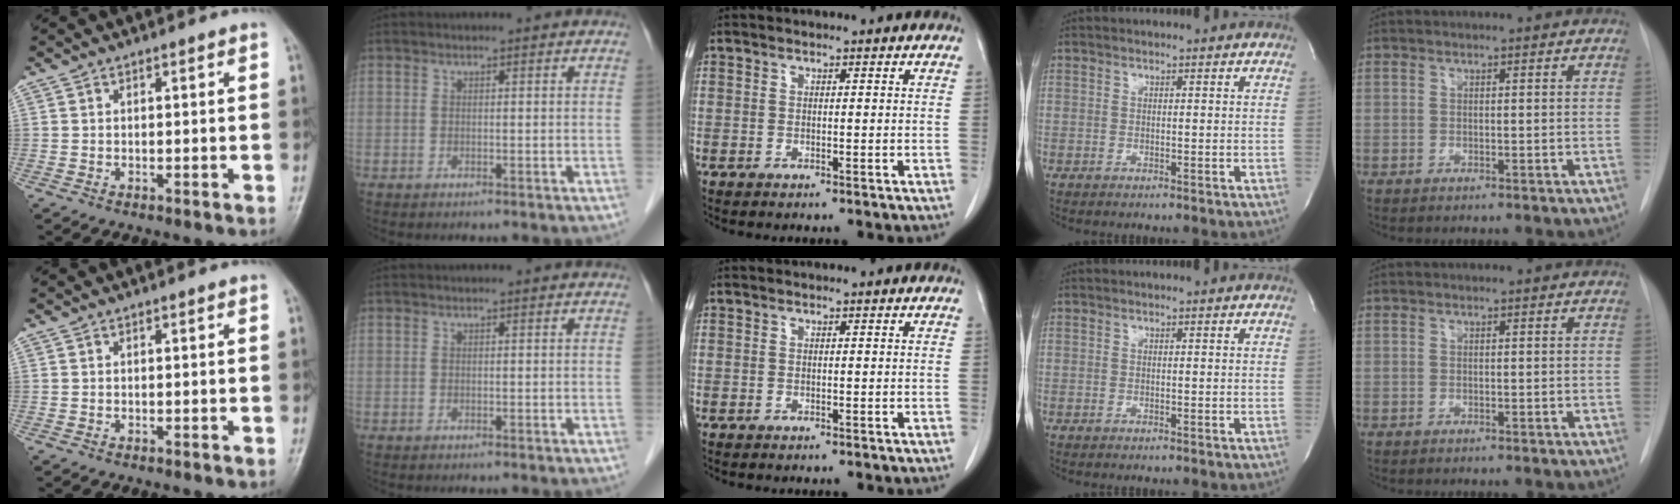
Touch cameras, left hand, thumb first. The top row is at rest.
{}